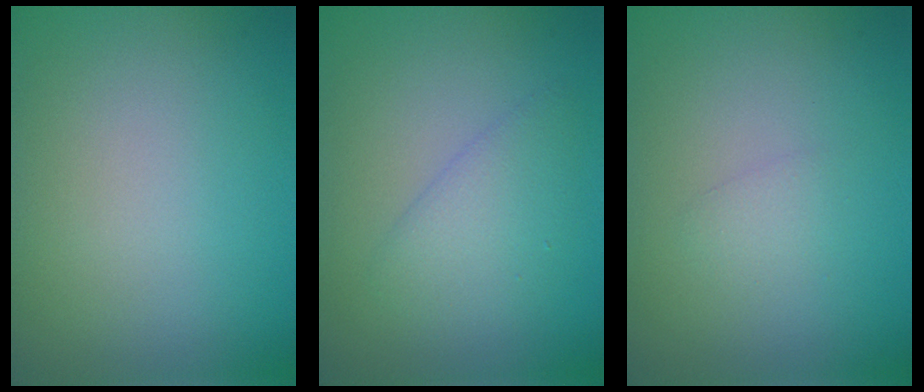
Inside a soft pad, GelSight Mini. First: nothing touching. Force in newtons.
{"total": 2.5, "press": 2.5, "slide": 0.3}
{"total": 0.9, "press": 0.9, "slide": 0.0}